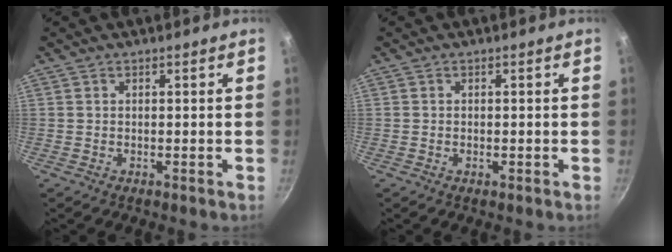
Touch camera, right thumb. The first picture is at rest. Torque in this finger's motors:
{"motor_torque": [-0.40, 0.33, -0.57, 0.16, -0.08]}